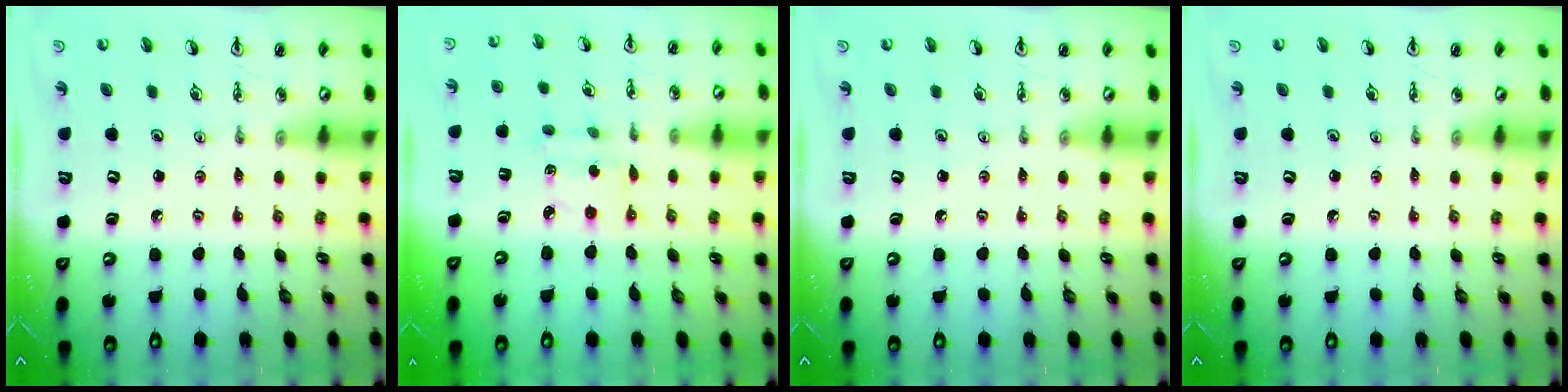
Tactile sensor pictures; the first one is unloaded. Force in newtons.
{"total": 2.5, "press": 2.5, "slide": 0.1}
{"total": 0.0}
{"total": 0.0}